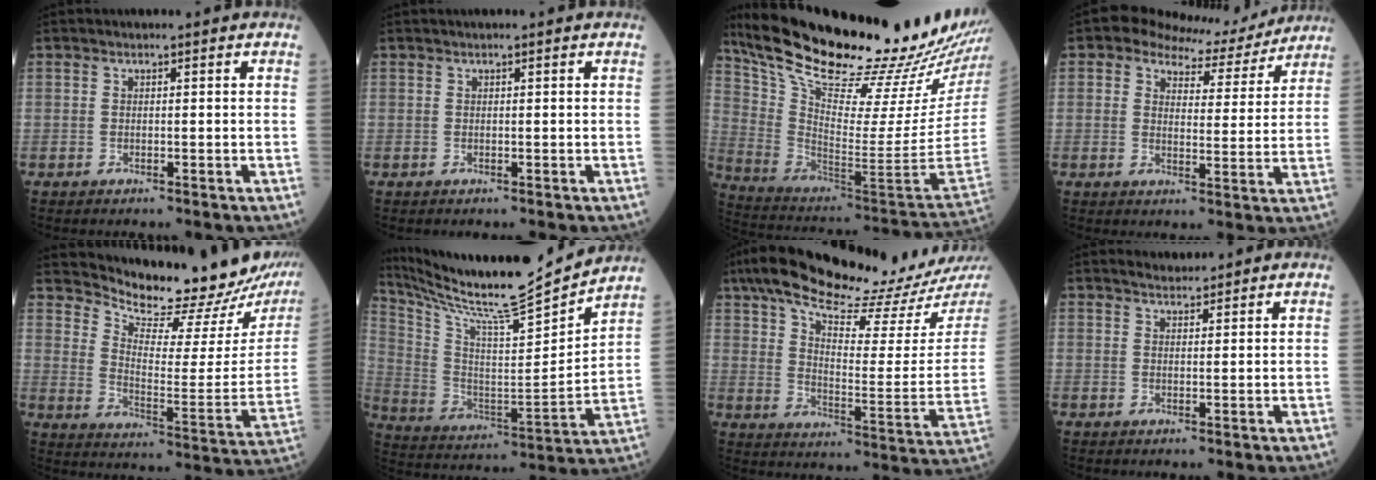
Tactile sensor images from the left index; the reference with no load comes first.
{"total": 0.9, "force": [0.8, -0.2, 0.5], "torque": [-0.007, 0.014, 0.016]}
{"total": 33.2, "force": [28.6, 1.5, 16.9], "torque": [-0.281, -0.110, 0.413]}
{"total": 8.2, "force": [7.4, 3.1, 1.5], "torque": [-0.022, 0.004, 0.092]}
{"total": 16.7, "force": [16.2, 0.6, 4.1], "torque": [-0.072, -0.092, 0.222]}
{"total": 22.4, "force": [20.8, 0.1, 8.2], "torque": [-0.171, -0.049, 0.336]}
{"total": 22.5, "force": [18.4, 1.0, 12.8], "torque": [-0.207, -0.043, 0.268]}
{"total": 1.9, "force": [1.9, 0.1, 0.1], "torque": [-0.005, 0.008, 0.035]}